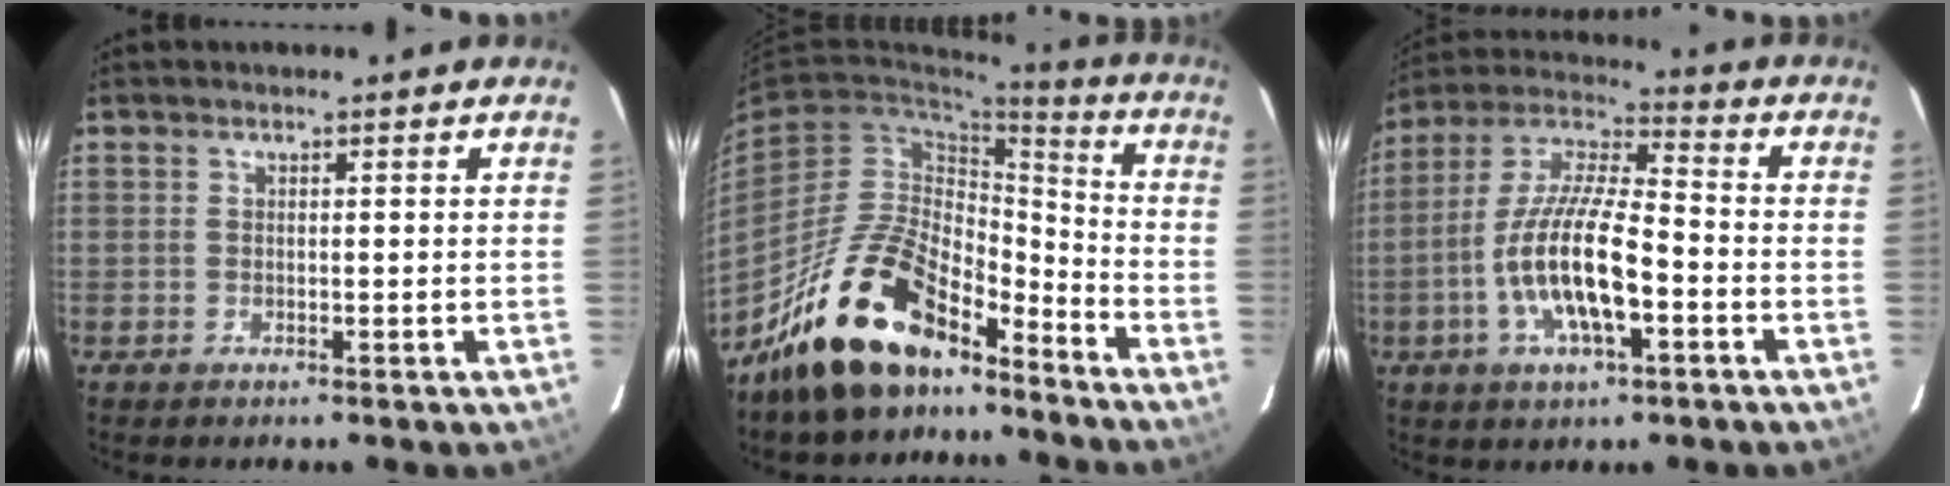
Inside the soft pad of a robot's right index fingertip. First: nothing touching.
{"total": 18.8, "force": [-14.1, 7.9, 9.5], "torque": [-0.181, 0.022, -0.238]}
{"total": 15.5, "force": [-4.8, 4.8, 14.0], "torque": [-0.281, -0.006, -0.091]}